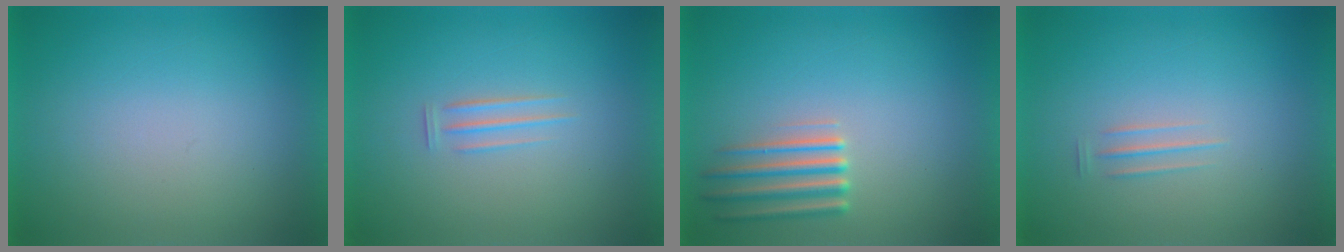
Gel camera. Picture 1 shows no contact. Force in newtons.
{"total": 1.9}
{"total": 2.3}
{"total": 1.4}